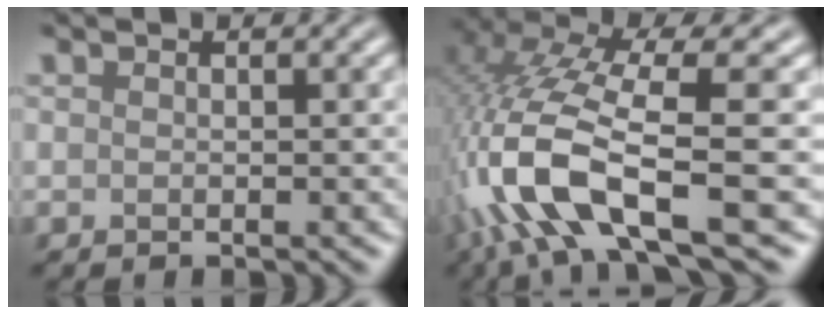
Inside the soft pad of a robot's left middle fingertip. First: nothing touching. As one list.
[{"total": 11.1, "force": [-3.3, 3.3, 10.0], "torque": [-0.215, 0.012, -0.061]}]